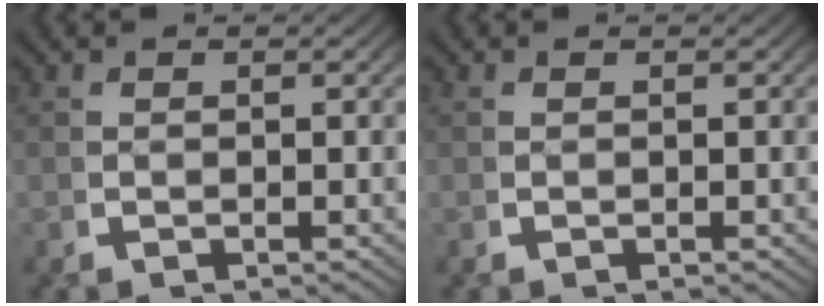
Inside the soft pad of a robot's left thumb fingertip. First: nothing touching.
{"total": 0.0}